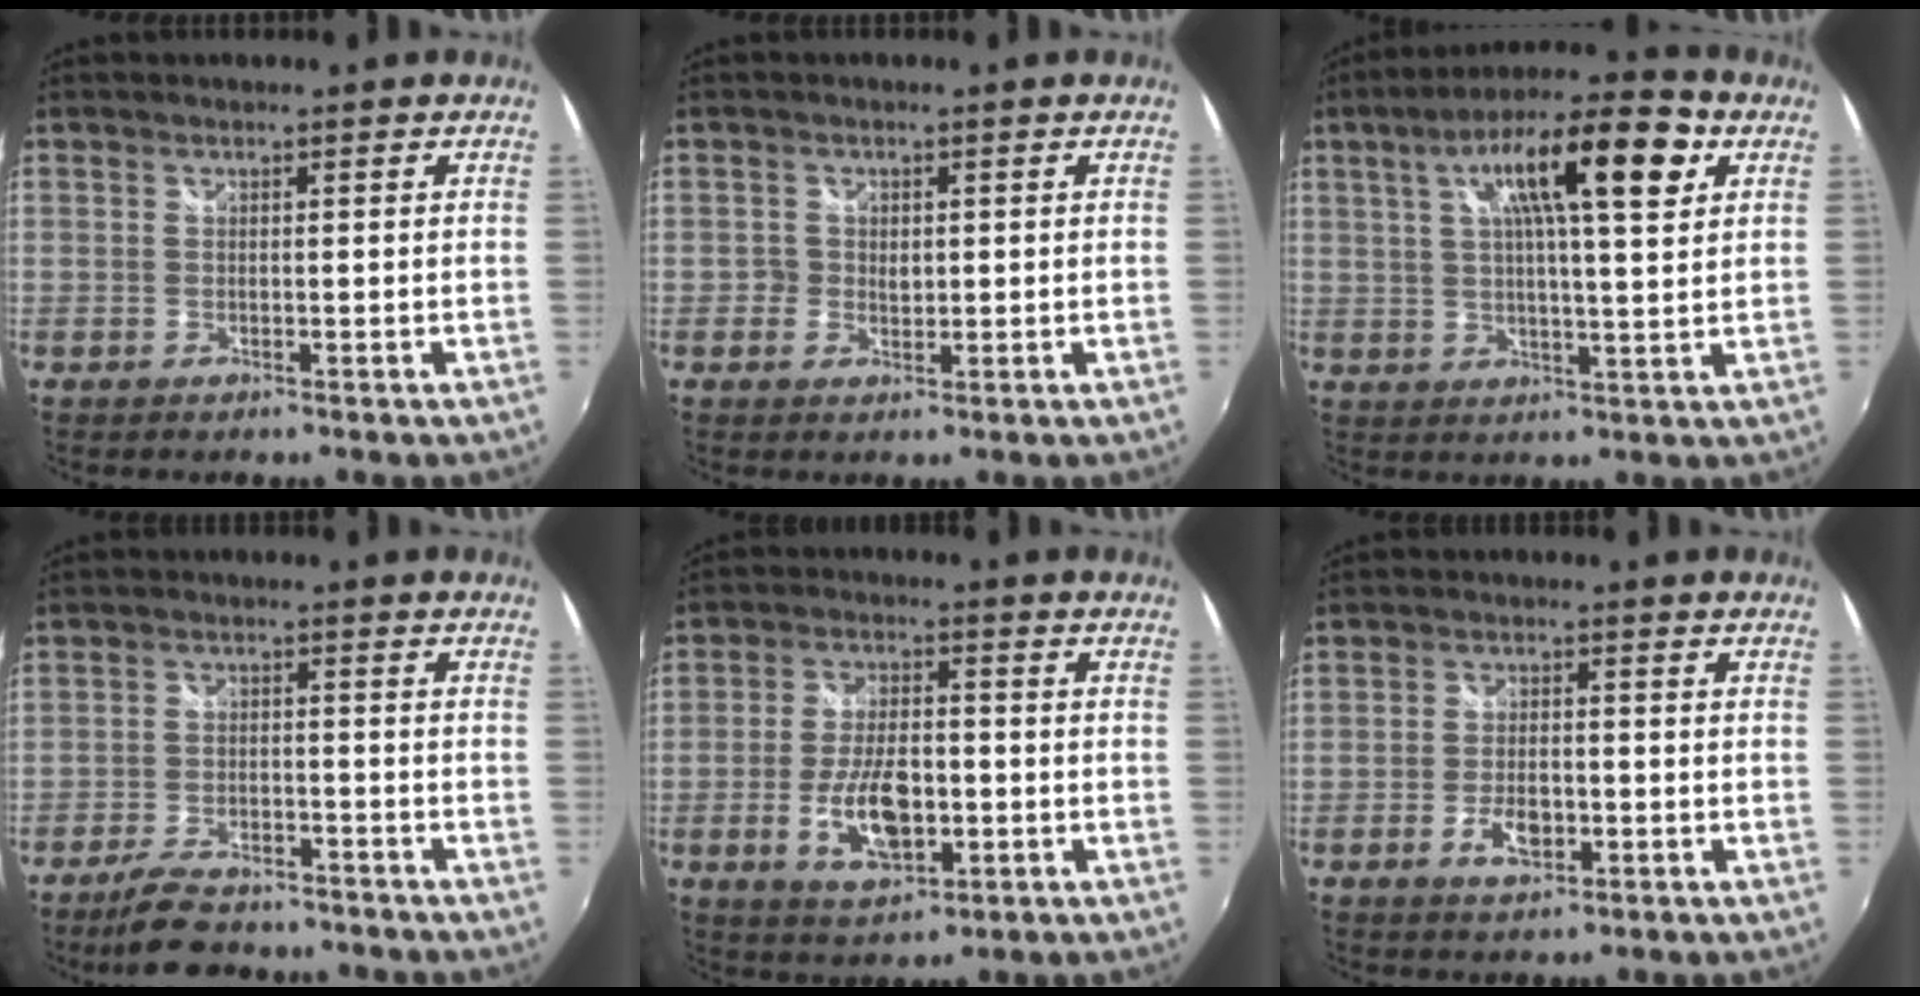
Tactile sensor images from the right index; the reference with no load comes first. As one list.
[{"total": 2.0, "force": [0.0, 1.9, 0.7], "torque": [-0.012, 0.002, -0.003]}, {"total": 16.7, "force": [6.8, 3.8, 14.7], "torque": [-0.245, 0.033, 0.098]}, {"total": 9.4, "force": [-7.9, 3.4, 4.0], "torque": [-0.100, -0.009, -0.126]}, {"total": 10.4, "force": [-2.7, 5.1, 8.7], "torque": [-0.167, -0.002, -0.041]}, {"total": 4.9, "force": [-1.9, 2.6, 3.7], "torque": [-0.076, -0.001, -0.030]}]